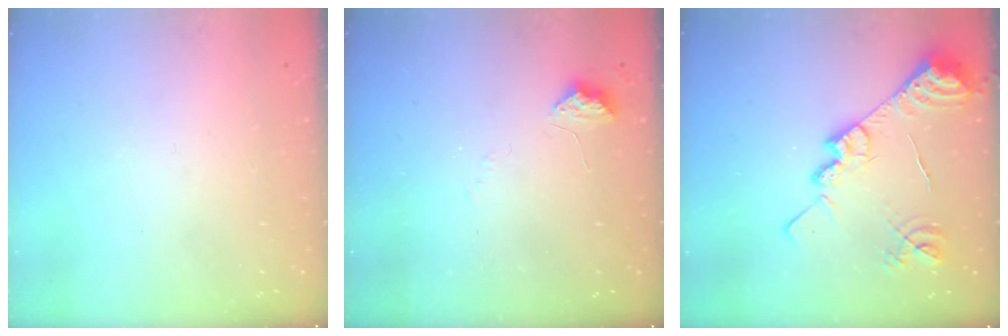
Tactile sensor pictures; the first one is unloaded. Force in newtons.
{"total": 9.6, "press": 9.6, "slide": 0.6}
{"total": 17.0, "press": 16.9, "slide": 1.6}